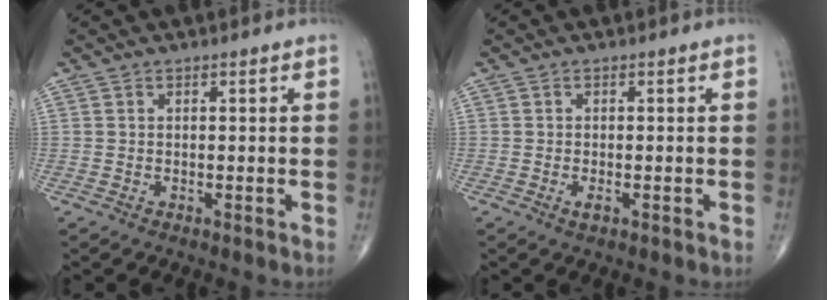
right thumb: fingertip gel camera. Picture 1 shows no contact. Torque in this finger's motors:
{"motor_torque": [-0.03, 0.15, 0.21, 0.32, 0.06]}